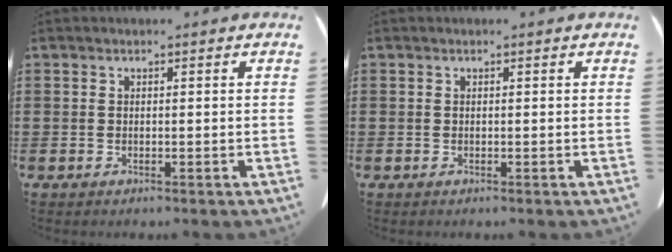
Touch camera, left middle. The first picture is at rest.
{"total": 0.0}